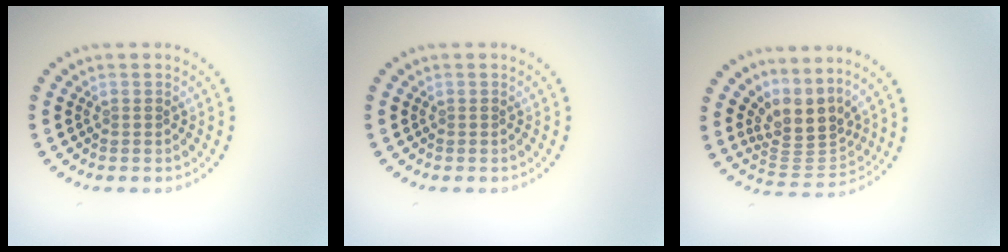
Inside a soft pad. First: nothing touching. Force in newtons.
{"total": 0.0}
{"total": 3.9, "press": 2.6, "slide": 2.9}